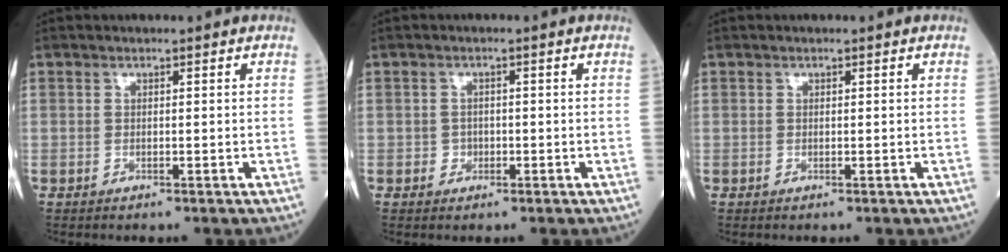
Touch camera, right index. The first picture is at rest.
{"total": 1.4, "force": [-0.6, 1.3, 0.4], "torque": [-0.001, 0.007, -0.009]}
{"total": 0.0}